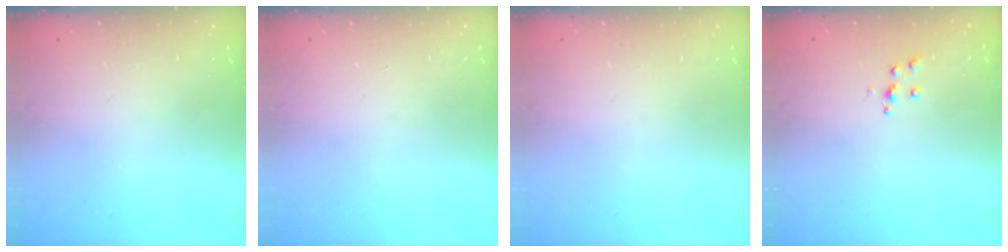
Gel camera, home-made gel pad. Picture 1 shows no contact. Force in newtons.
{"total": 0.0}
{"total": 0.0}
{"total": 4.8, "press": 4.8, "slide": 0.5}